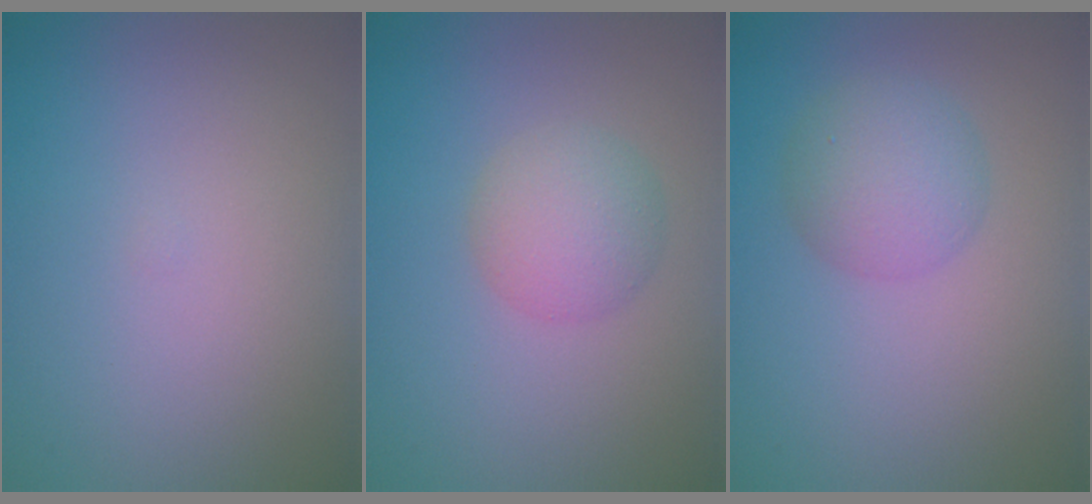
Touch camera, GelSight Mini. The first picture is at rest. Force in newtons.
{"total": 3.3, "press": 3.3, "slide": 0.0}
{"total": 3.7, "press": 3.7, "slide": 0.2}